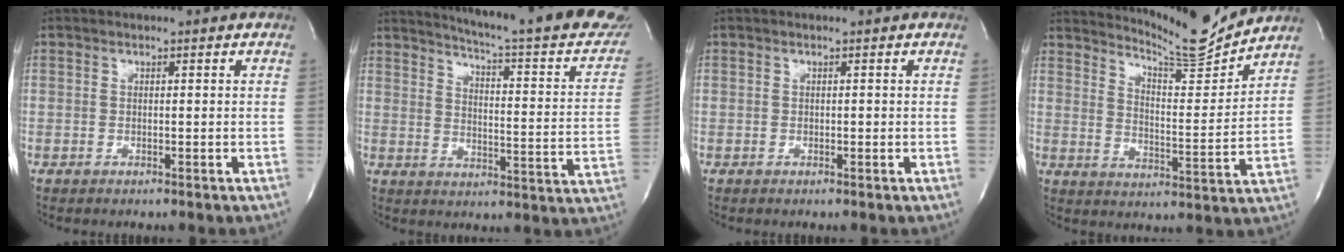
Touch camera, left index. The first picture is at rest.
{"total": 25.5, "force": [22.4, 1.6, 12.2], "torque": [-0.177, -0.083, 0.267]}
{"total": 0.0}
{"total": 10.5, "force": [10.4, -1.1, 1.1], "torque": [-0.032, -0.040, 0.161]}